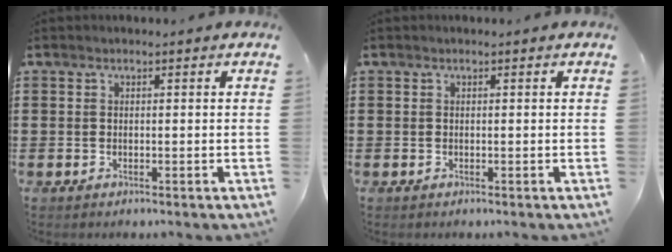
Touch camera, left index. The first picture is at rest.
{"total": 0.0}